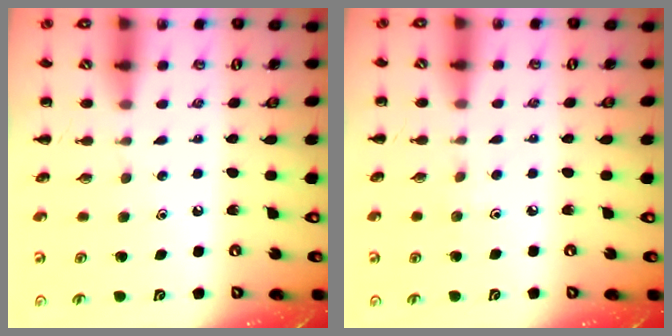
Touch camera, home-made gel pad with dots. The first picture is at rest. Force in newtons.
{"total": 2.4, "press": 2.2, "slide": 1.0}